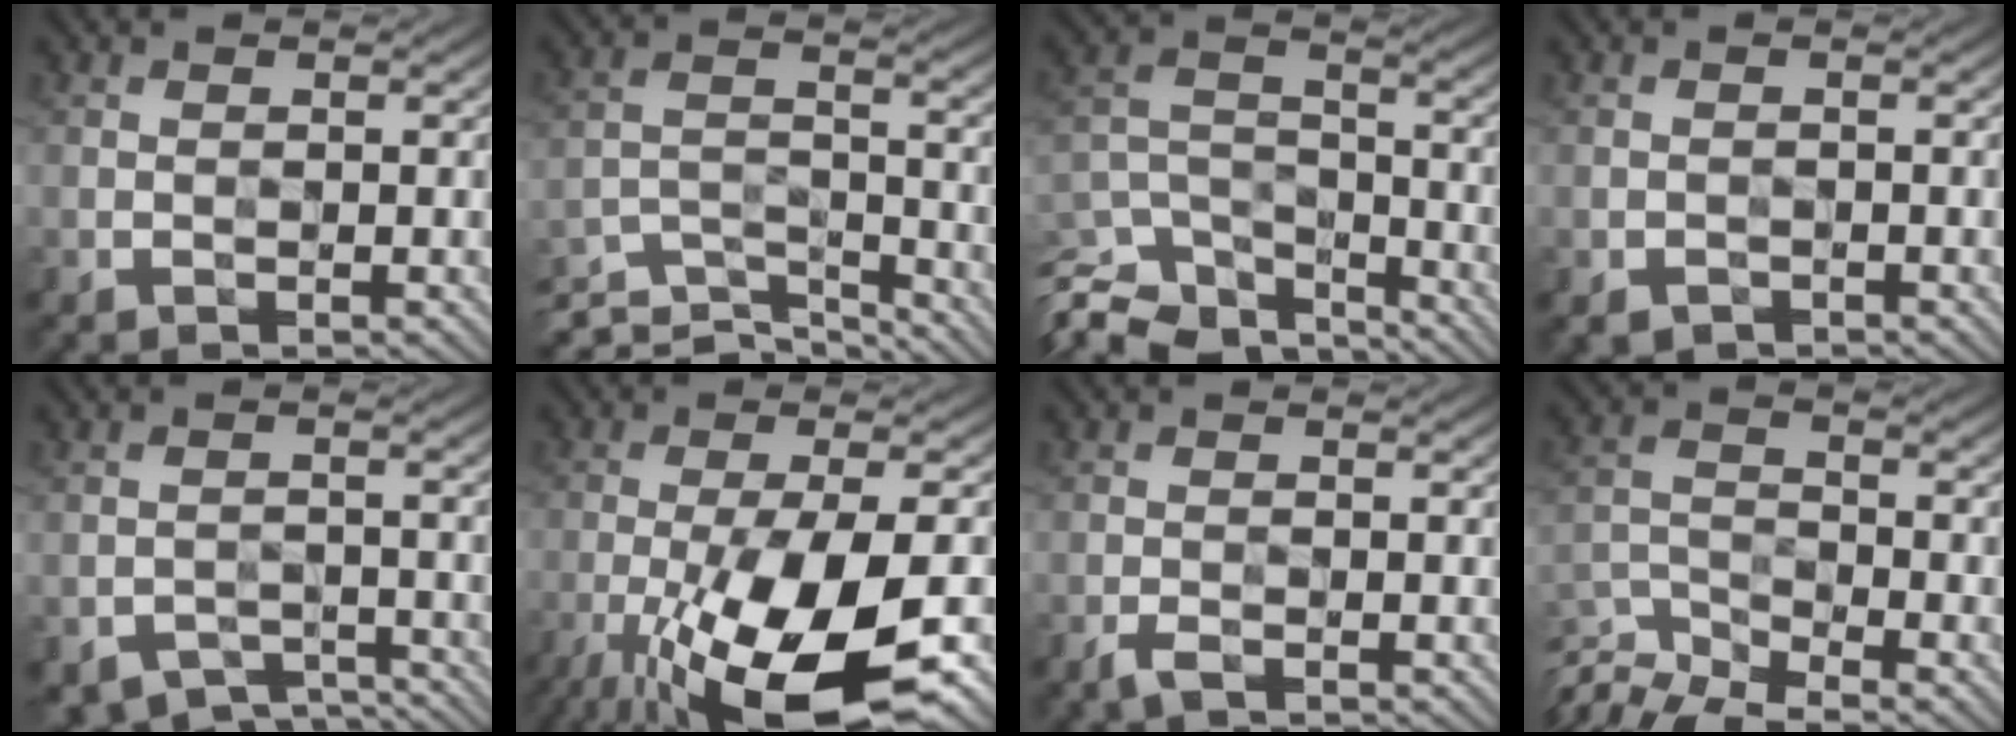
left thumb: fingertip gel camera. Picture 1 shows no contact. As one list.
[{"total": 10.3, "force": [-9.4, 2.0, 3.7], "torque": [-0.081, -0.006, -0.154]}, {"total": 12.3, "force": [-9.1, 6.4, 5.1], "torque": [-0.146, -0.019, -0.129]}, {"total": 1.1, "force": [-1.0, 0.4, -0.1], "torque": [0.001, 0.000, -0.018]}, {"total": 4.4, "force": [-3.7, 1.9, 1.4], "torque": [-0.020, -0.008, -0.055]}, {"total": 15.2, "force": [-6.6, 4.3, 12.9], "torque": [-0.252, -0.018, -0.106]}, {"total": 1.8, "force": [-1.4, 0.2, 1.1], "torque": [-0.027, 0.002, -0.028]}, {"total": 6.4, "force": [-5.8, 1.2, 2.3], "torque": [-0.053, -0.004, -0.122]}]